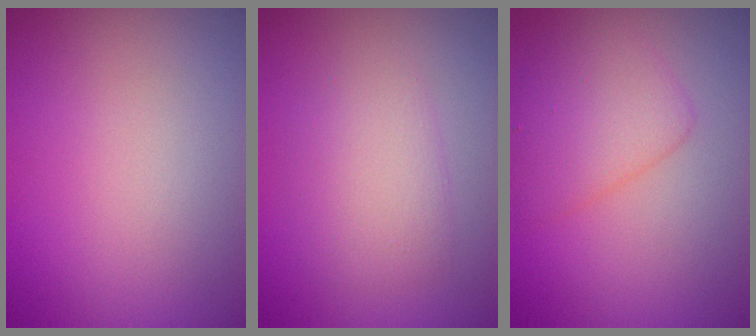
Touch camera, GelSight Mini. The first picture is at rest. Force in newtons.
{"total": 3.0, "press": 3.0, "slide": 0.1}
{"total": 3.7, "press": 3.7, "slide": 0.2}